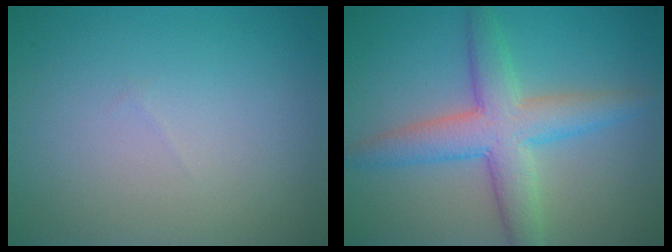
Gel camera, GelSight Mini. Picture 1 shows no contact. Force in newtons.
{"total": 5.4, "press": 5.4, "slide": 0.1}